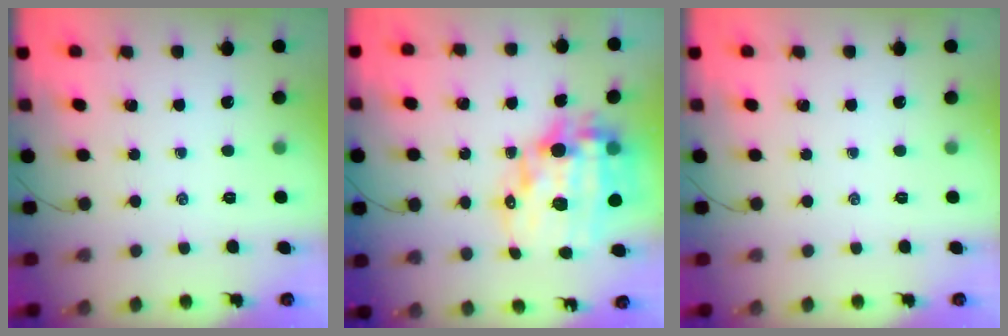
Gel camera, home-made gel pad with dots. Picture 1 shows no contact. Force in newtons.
{"total": 19.7, "press": 19.2, "slide": 4.4}
{"total": 0.0}